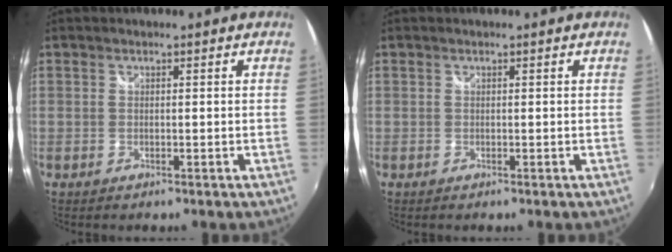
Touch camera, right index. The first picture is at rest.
{"total": 0.0}